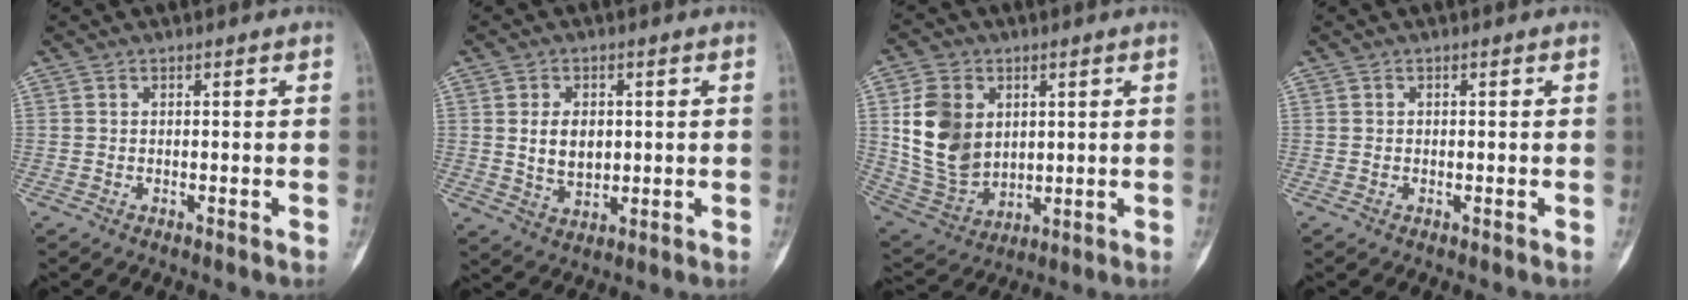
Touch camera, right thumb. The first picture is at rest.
{"total": 6.6, "force": [0.9, 4.6, 4.7], "torque": [-0.061, -0.009, 0.023]}
{"total": 14.4, "force": [3.1, 10.8, 8.9], "torque": [-0.142, -0.016, 0.075]}
{"total": 0.0}